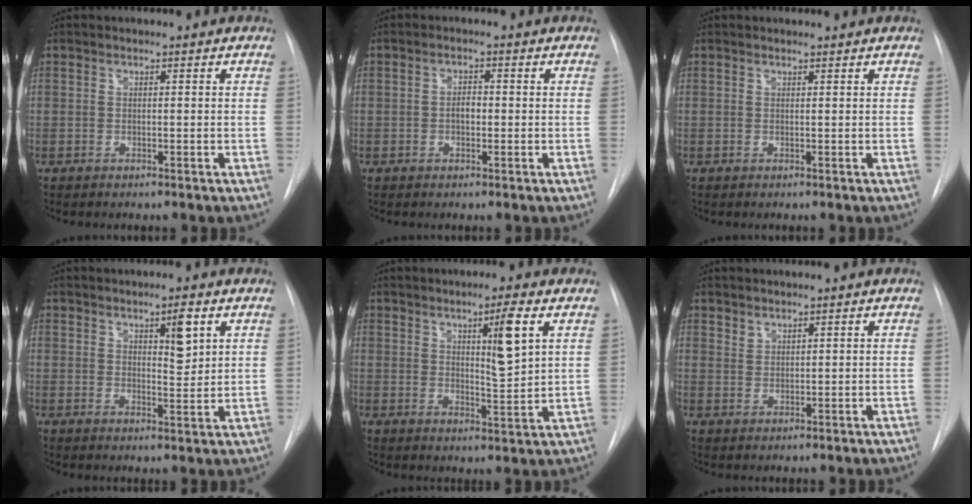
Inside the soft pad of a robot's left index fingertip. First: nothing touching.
{"total": 1.9, "force": [-0.3, 1.0, 1.6], "torque": [-0.025, 0.004, -0.005]}
{"total": 1.6, "force": [1.6, 0.2, 0.2], "torque": [-0.011, 0.015, 0.020]}
{"total": 4.4, "force": [2.2, 1.0, 3.7], "torque": [-0.057, -0.008, 0.035]}
{"total": 6.7, "force": [2.9, 0.3, 6.1], "torque": [-0.097, -0.011, 0.048]}
{"total": 1.4, "force": [1.3, 0.4, 0.2], "torque": [0.000, 0.000, 0.026]}